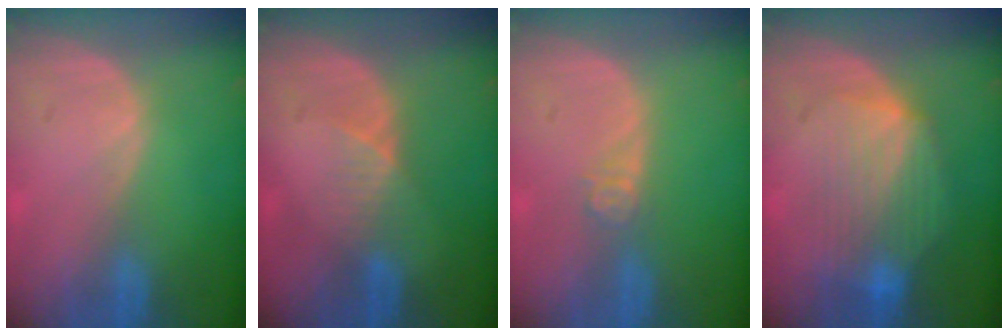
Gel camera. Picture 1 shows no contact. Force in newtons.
{"total": 3.0, "press": 2.6, "slide": 1.5}
{"total": 2.4, "press": 2.0, "slide": 1.3}
{"total": 8.3, "press": 7.8, "slide": 2.9}